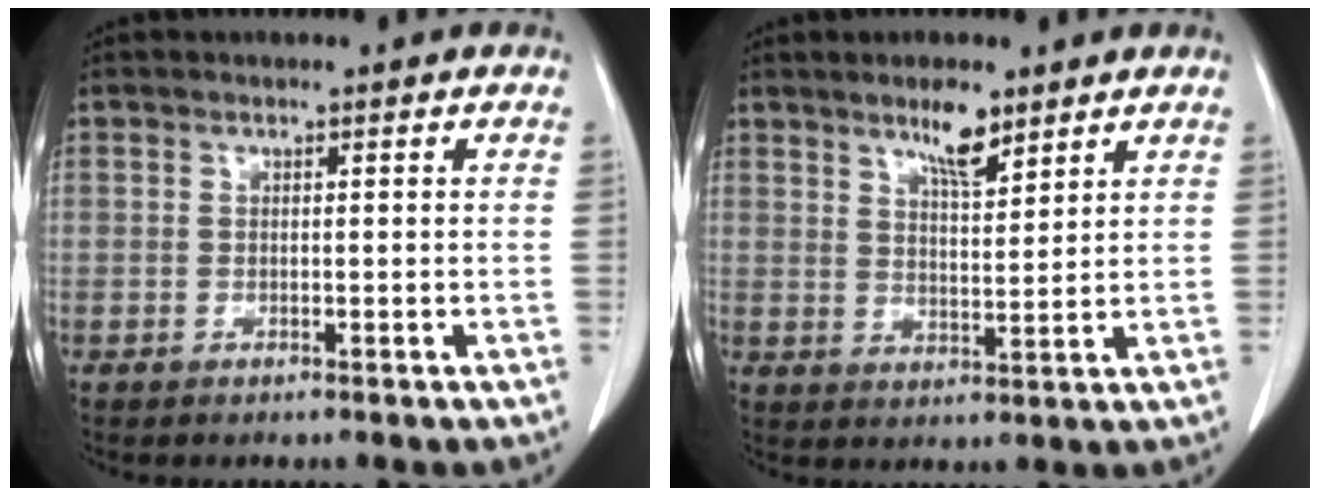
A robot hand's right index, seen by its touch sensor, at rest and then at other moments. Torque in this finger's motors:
{"motor_torque": [0.03, 0.29, 0.10, 0.03]}